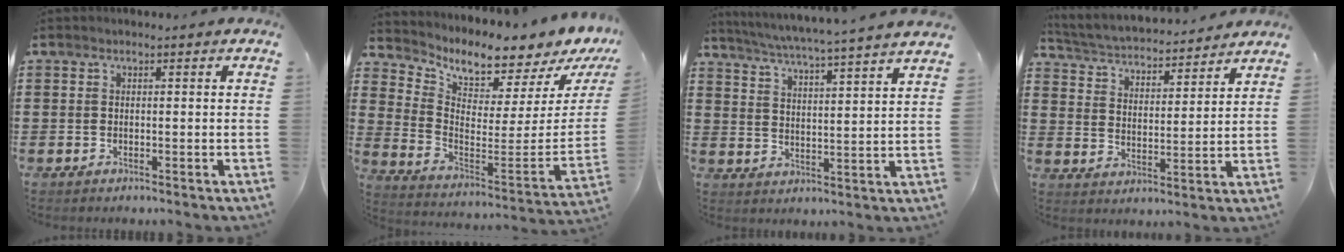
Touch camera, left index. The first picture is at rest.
{"total": 4.6, "force": [4.4, 0.2, 1.1], "torque": [-0.044, -0.064, 0.069]}
{"total": 4.6, "force": [4.2, -1.3, 1.5], "torque": [-0.048, -0.037, 0.065]}
{"total": 3.6, "force": [3.6, 0.2, 0.6], "torque": [-0.033, -0.030, 0.055]}